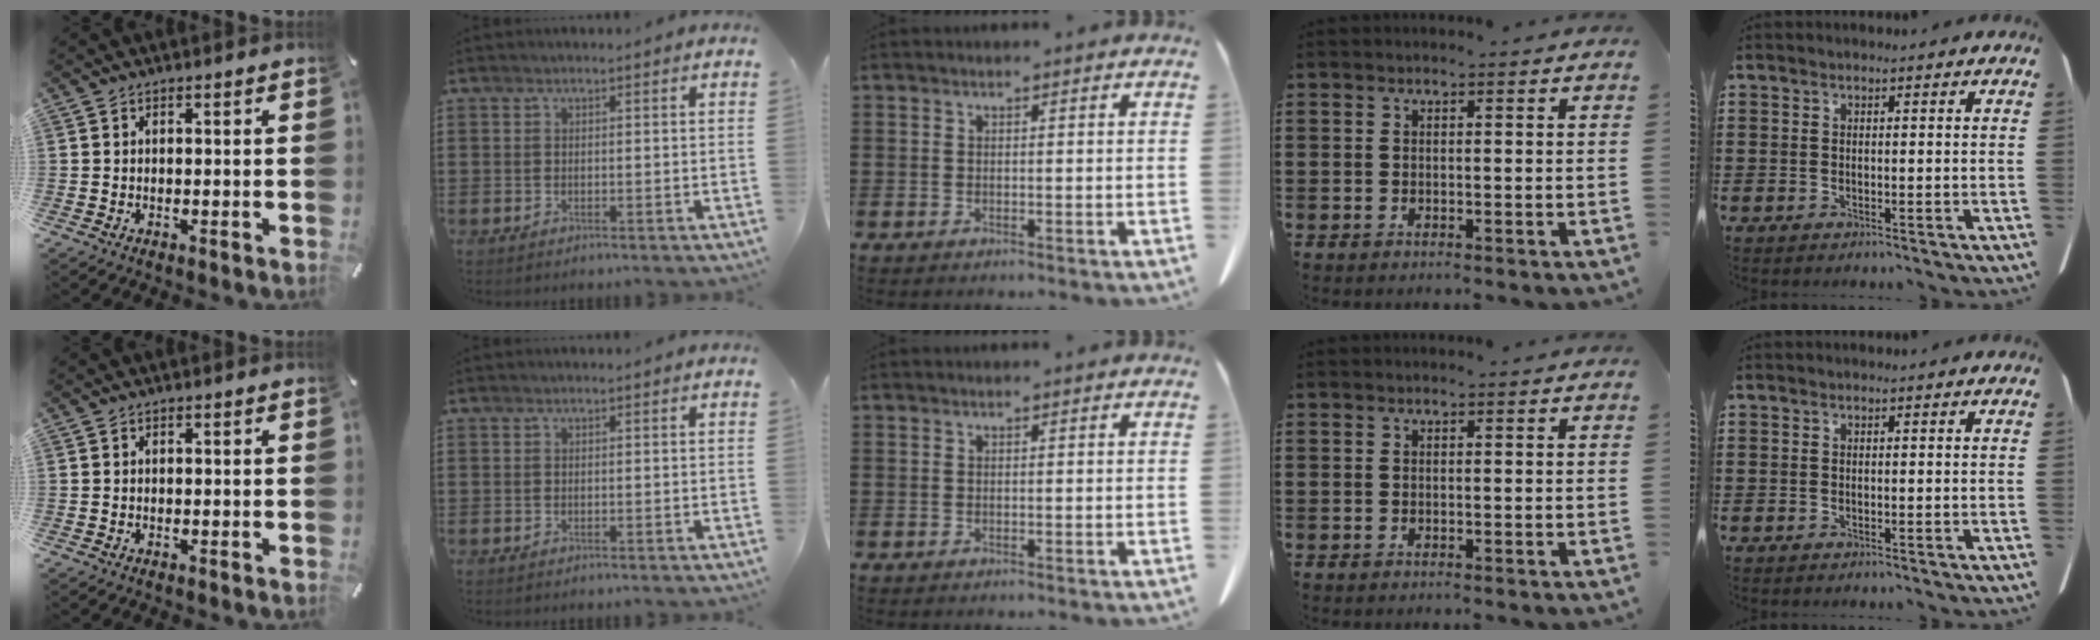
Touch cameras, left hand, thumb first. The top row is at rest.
{}